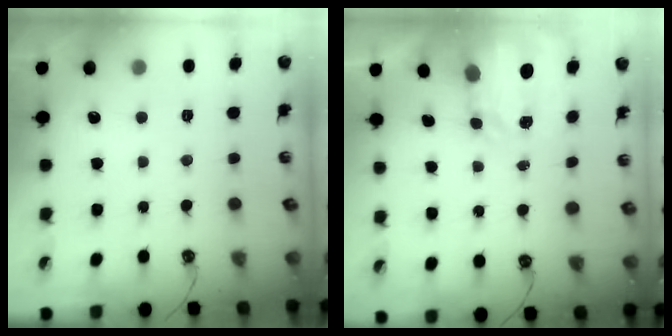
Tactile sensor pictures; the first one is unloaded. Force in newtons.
{"total": 3.6, "press": 3.5, "slide": 0.5}